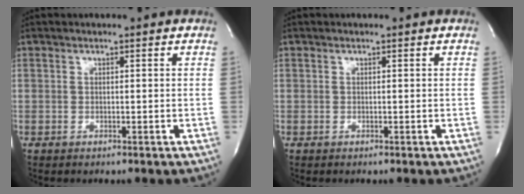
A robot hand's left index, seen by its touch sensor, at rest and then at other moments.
{"total": 0.0}